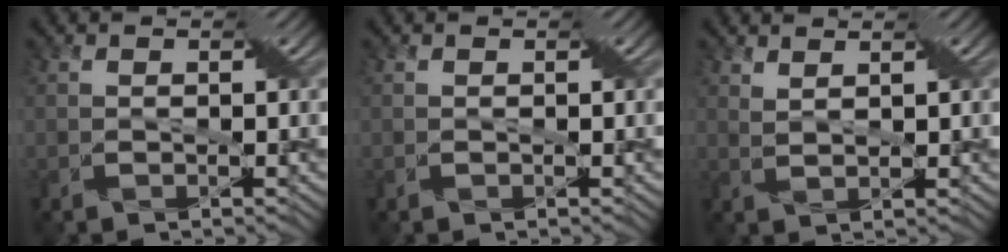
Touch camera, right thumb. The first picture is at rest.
{"total": 0.0}
{"total": 2.5, "force": [2.0, 0.0, 1.4], "torque": [-0.038, 0.008, 0.041]}